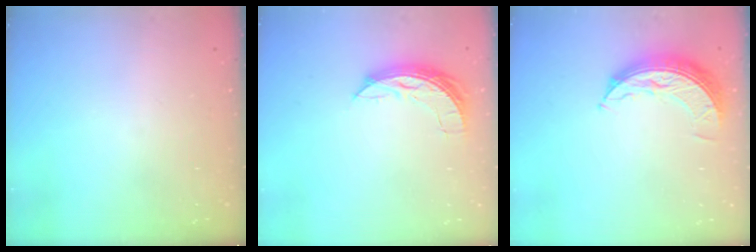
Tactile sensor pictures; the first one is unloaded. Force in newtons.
{"total": 6.8, "press": 6.8, "slide": 0.4}
{"total": 8.3, "press": 8.3, "slide": 0.6}